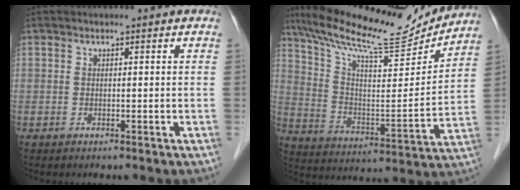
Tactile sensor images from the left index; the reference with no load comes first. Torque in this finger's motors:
{"motor_torque": [0.96, -1.18, 0.31, 0.09]}